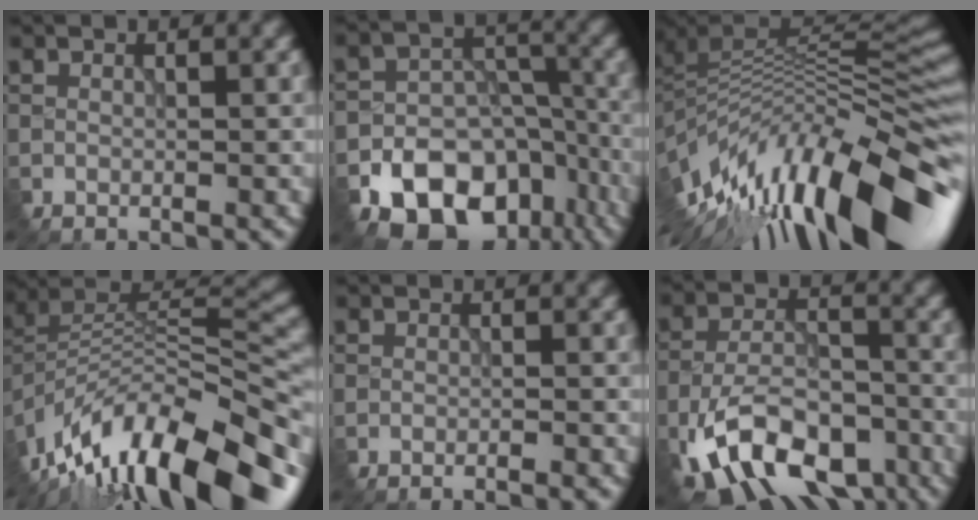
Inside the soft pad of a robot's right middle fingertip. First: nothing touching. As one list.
[{"total": 13.1, "force": [-7.9, 9.1, 5.3], "torque": [-0.094, -0.006, -0.105]}, {"total": 14.3, "force": [-4.9, 6.0, 12.1], "torque": [-0.202, 0.017, -0.078]}, {"total": 15.0, "force": [-8.9, 6.3, 10.3], "torque": [-0.193, 0.013, -0.145]}, {"total": 1.9, "force": [-1.7, 0.1, 0.8], "torque": [-0.007, 0.012, -0.029]}, {"total": 10.6, "force": [-6.4, 5.3, 6.7], "torque": [-0.132, -0.001, -0.111]}]